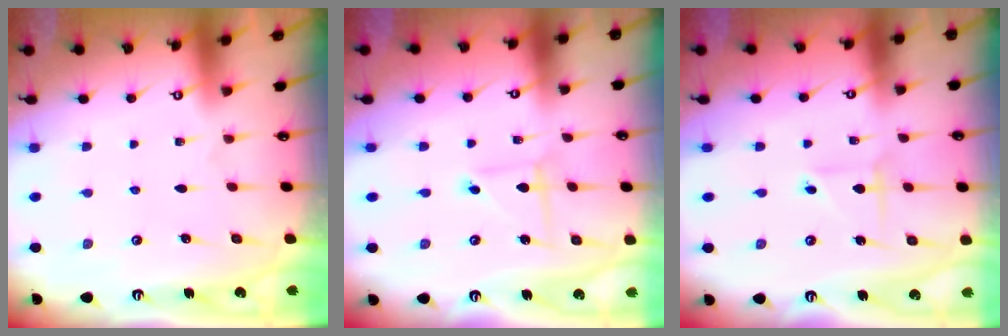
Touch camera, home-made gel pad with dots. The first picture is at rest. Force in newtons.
{"total": 2.2, "press": 2.2, "slide": 0.3}
{"total": 2.6, "press": 2.6, "slide": 0.3}